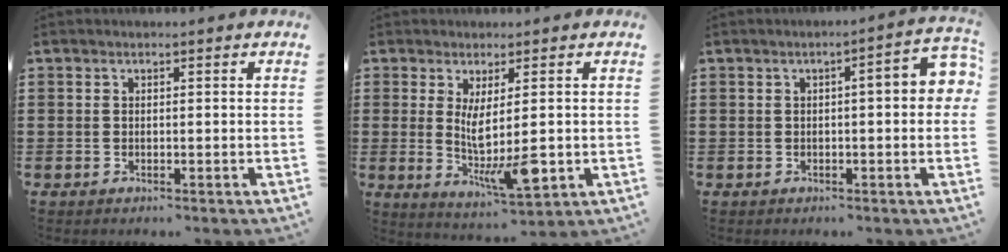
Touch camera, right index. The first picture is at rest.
{"total": 7.3, "force": [-0.3, 1.2, 7.2], "torque": [-0.148, -0.024, -0.005]}
{"total": 4.6, "force": [0.2, 0.9, 4.5], "torque": [-0.064, -0.001, -0.003]}